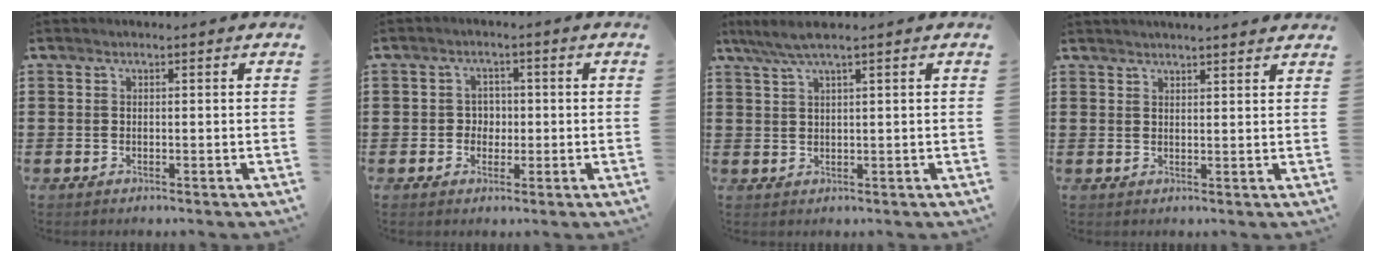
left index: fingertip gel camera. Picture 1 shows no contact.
{"total": 2.9, "force": [-0.3, 2.7, 1.2], "torque": [-0.033, 0.006, -0.011]}
{"total": 3.8, "force": [2.2, 0.1, 3.1], "torque": [-0.063, 0.004, 0.041]}
{"total": 2.1, "force": [2.1, -0.2, 0.1], "torque": [-0.009, -0.004, 0.040]}